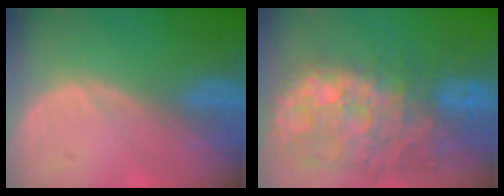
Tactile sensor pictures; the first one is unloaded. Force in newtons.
{"total": 13.2, "press": 11.6, "slide": 6.2}